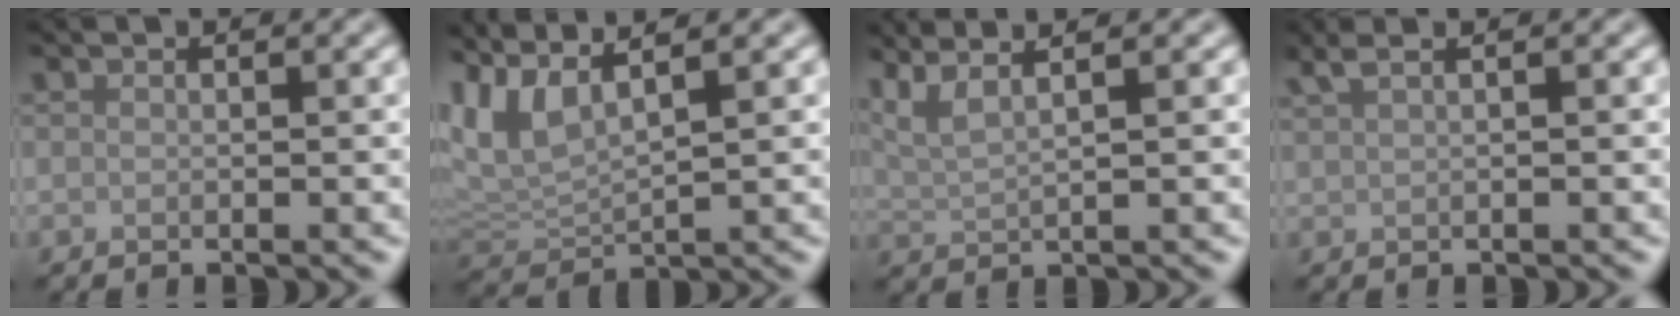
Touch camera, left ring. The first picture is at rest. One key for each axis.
{"total": 4.4, "fx": 3.0, "fy": 1.0, "fz": 3.1, "tx": -0.081, "ty": 0.011, "tz": 0.066}
{"total": 3.9, "fx": 2.7, "fy": 1.0, "fz": 2.6, "tx": -0.043, "ty": 0.021, "tz": 0.031}
{"total": 2.7, "fx": 1.7, "fy": 1.1, "fz": 1.8, "tx": -0.025, "ty": 0.012, "tz": 0.014}